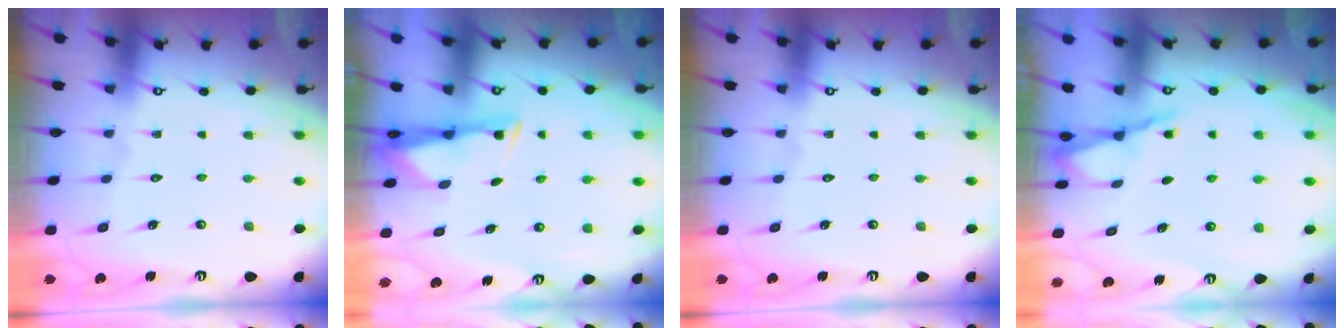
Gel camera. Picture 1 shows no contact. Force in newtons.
{"total": 2.9, "press": 2.9, "slide": 0.4}
{"total": 0.0}
{"total": 2.0, "press": 2.0, "slide": 0.2}